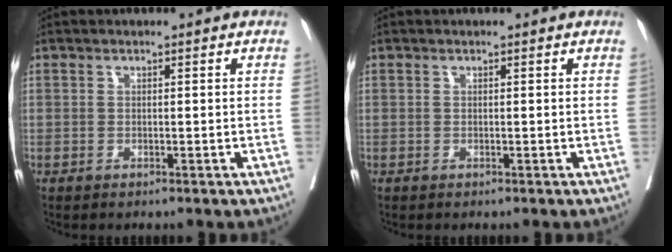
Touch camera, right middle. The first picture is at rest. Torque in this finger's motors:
{"motor_torque": [0.00, 0.00, 0.00, 0.01]}